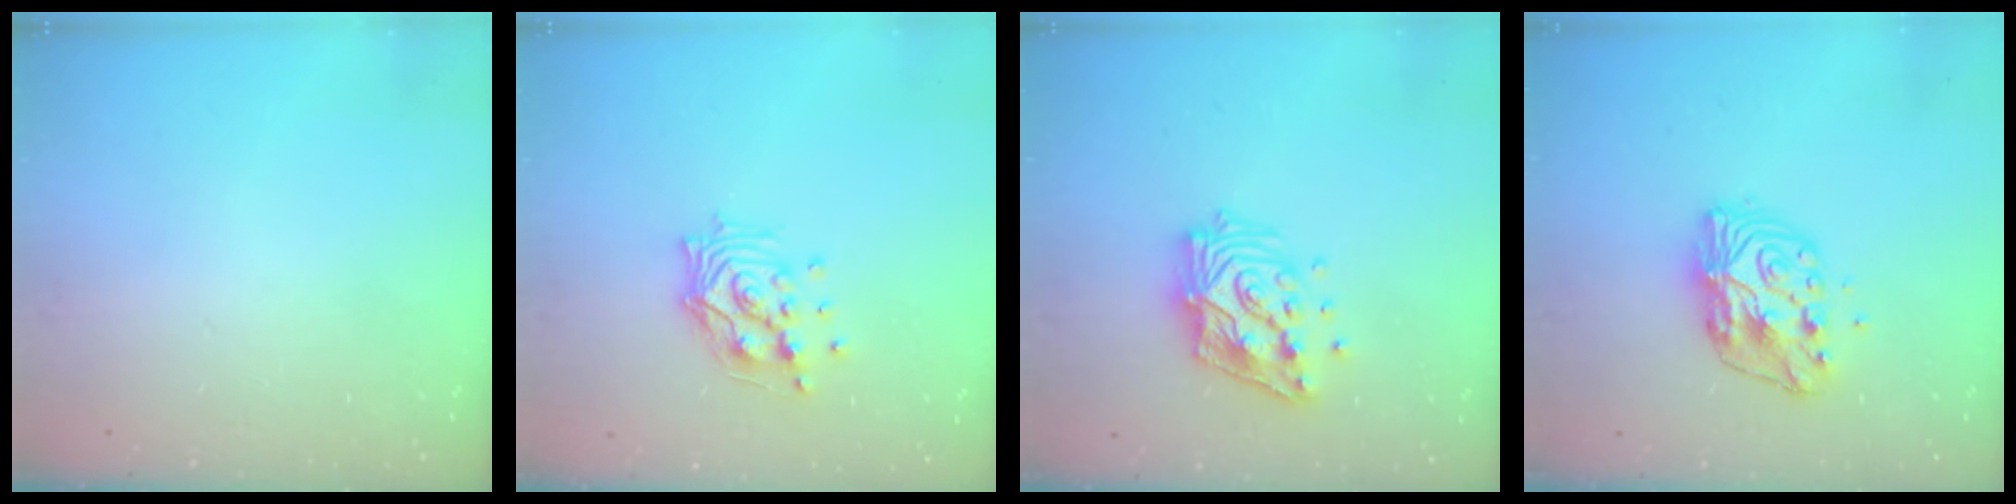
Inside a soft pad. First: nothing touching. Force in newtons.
{"total": 12.0, "press": 12.0, "slide": 0.9}
{"total": 14.7, "press": 14.6, "slide": 1.9}
{"total": 9.8, "press": 9.8, "slide": 0.7}